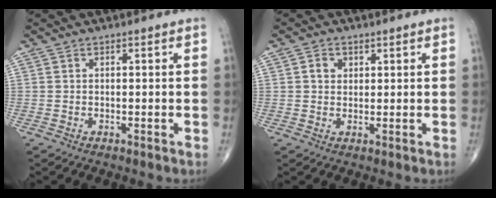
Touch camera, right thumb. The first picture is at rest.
{"total": 2.8, "force": [1.0, 2.3, 1.3], "torque": [-0.011, -0.001, 0.016]}